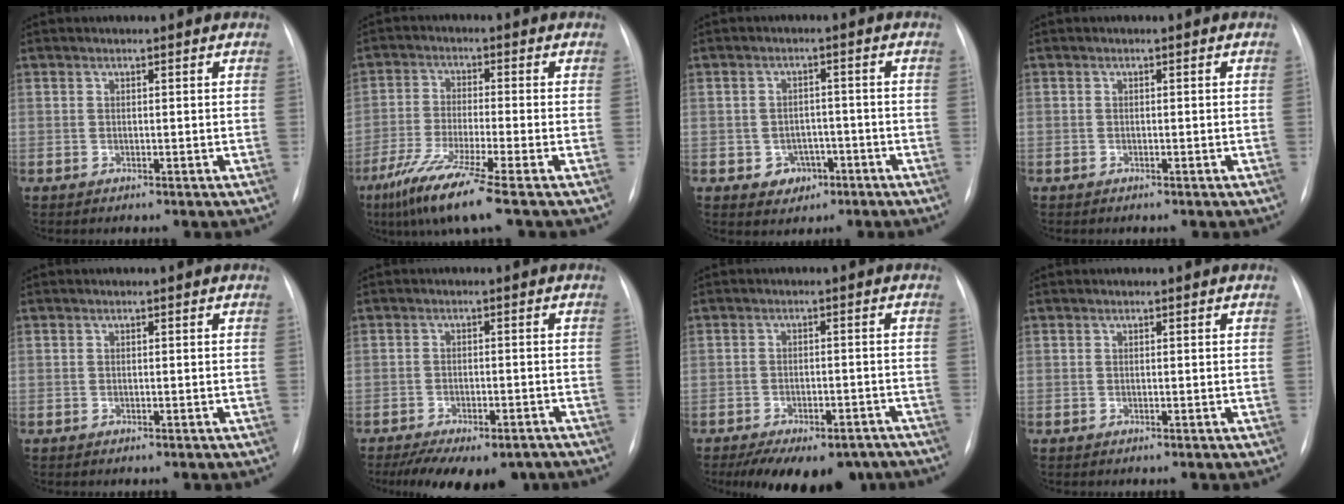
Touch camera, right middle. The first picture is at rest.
{"total": 9.7, "force": [-6.1, -0.9, 7.5], "torque": [-0.150, -0.037, -0.118]}
{"total": 4.0, "force": [-1.7, 3.3, 1.4], "torque": [-0.012, 0.011, -0.016]}
{"total": 0.0}
{"total": 0.0}
{"total": 14.4, "force": [-10.7, 6.2, 7.4], "torque": [-0.138, -0.011, -0.141]}
{"total": 15.6, "force": [-11.6, 7.2, 7.5], "torque": [-0.127, -0.004, -0.147]}
{"total": 0.0}